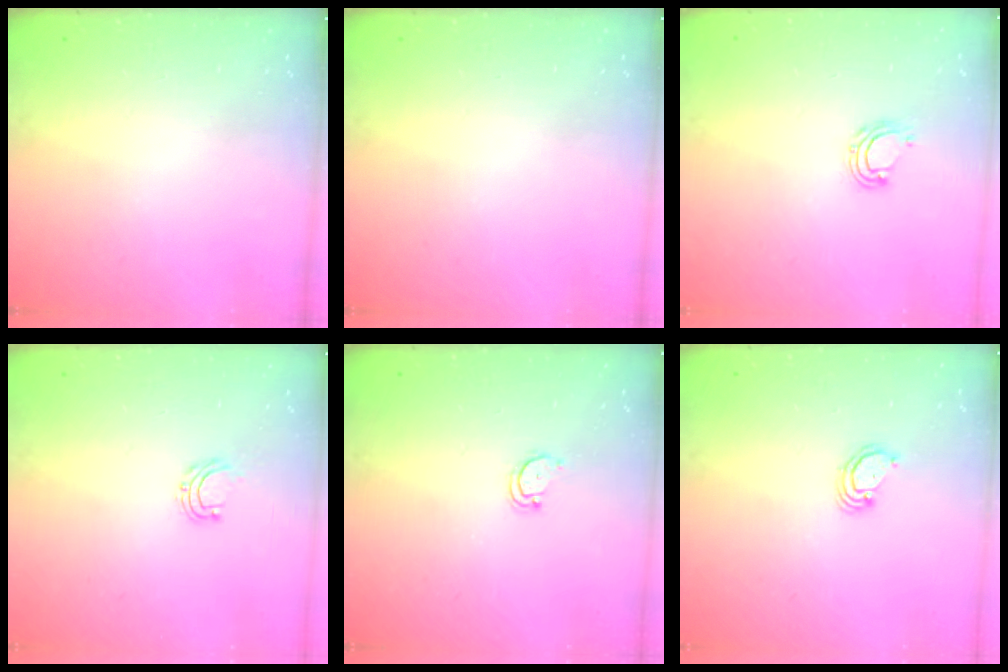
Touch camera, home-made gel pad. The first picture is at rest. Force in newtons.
{"total": 0.0}
{"total": 6.1, "press": 6.0, "slide": 1.1}
{"total": 5.9, "press": 5.9, "slide": 0.5}
{"total": 3.0, "press": 3.0, "slide": 0.2}
{"total": 2.6, "press": 2.6, "slide": 0.2}